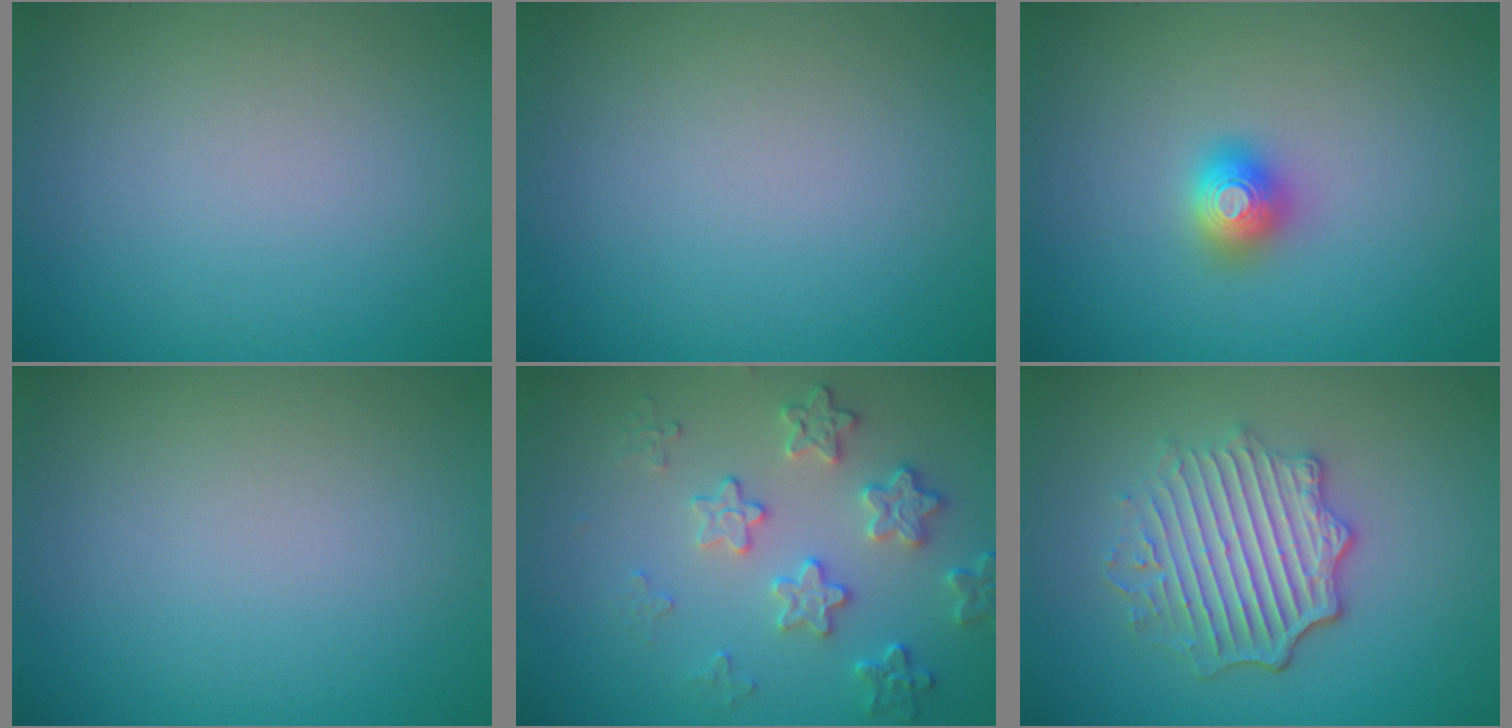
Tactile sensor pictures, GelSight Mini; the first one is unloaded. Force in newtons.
{"total": 0.0}
{"total": 2.0, "press": 2.0, "slide": 0.1}
{"total": 0.0}
{"total": 4.0, "press": 3.5, "slide": 2.0}
{"total": 5.4, "press": 4.3, "slide": 3.3}